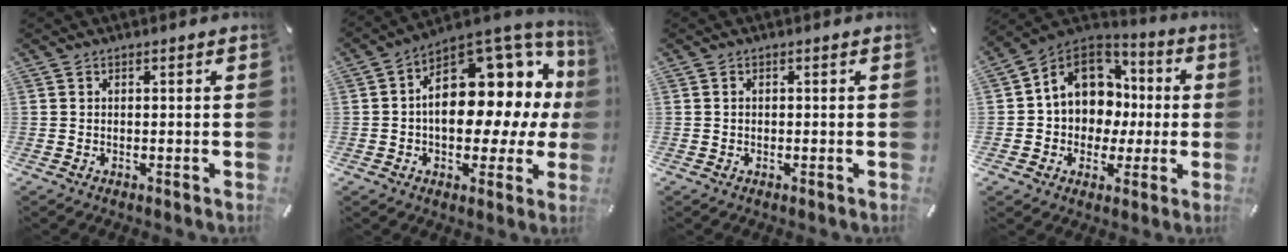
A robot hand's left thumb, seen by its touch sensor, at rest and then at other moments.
{"total": 18.7, "force": [4.0, 11.9, 13.8], "torque": [-0.157, -0.057, 0.068]}
{"total": 0.7, "force": [0.0, 0.5, 0.5], "torque": [-0.011, 0.002, -0.001]}
{"total": 13.3, "force": [1.3, 11.9, 5.7], "torque": [-0.116, 0.000, 0.032]}